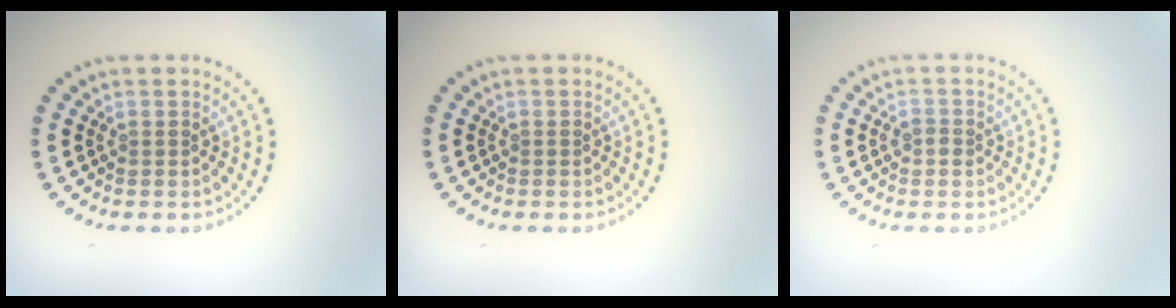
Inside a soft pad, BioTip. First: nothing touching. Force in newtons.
{"total": 0.0}
{"total": 0.9, "press": 0.9, "slide": 0.3}